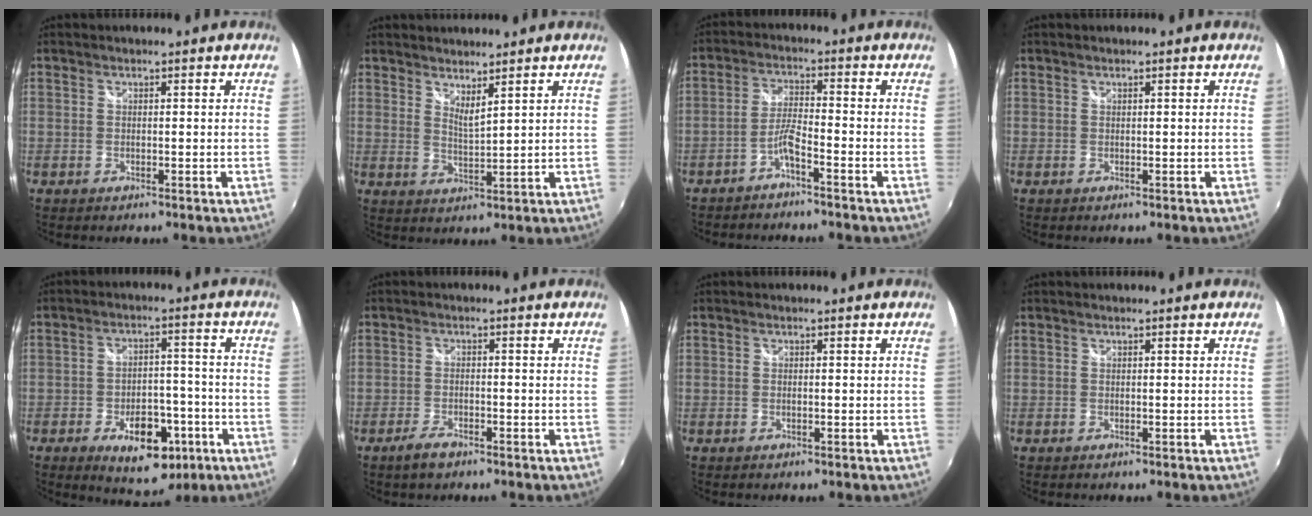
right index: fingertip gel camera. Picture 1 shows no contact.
{"total": 3.4, "force": [3.0, 0.1, 1.7], "torque": [-0.029, -0.007, 0.046]}
{"total": 3.6, "force": [-2.7, -0.1, 2.4], "torque": [-0.065, 0.011, -0.051]}
{"total": 0.0}
{"total": 12.8, "force": [-6.4, 7.0, 8.6], "torque": [-0.138, 0.011, -0.078]}
{"total": 3.5, "force": [-2.6, 1.2, 2.1], "torque": [-0.055, -0.004, -0.049]}
{"total": 0.0}
{"total": 0.0}